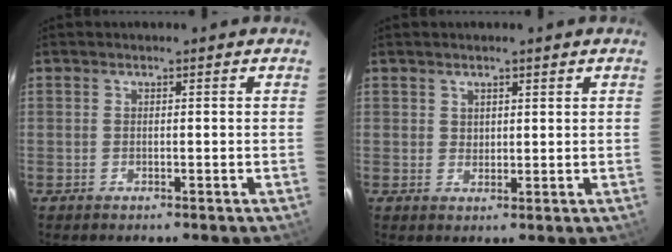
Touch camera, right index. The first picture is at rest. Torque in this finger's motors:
{"motor_torque": [-0.10, 0.01, -0.08, 0.00]}